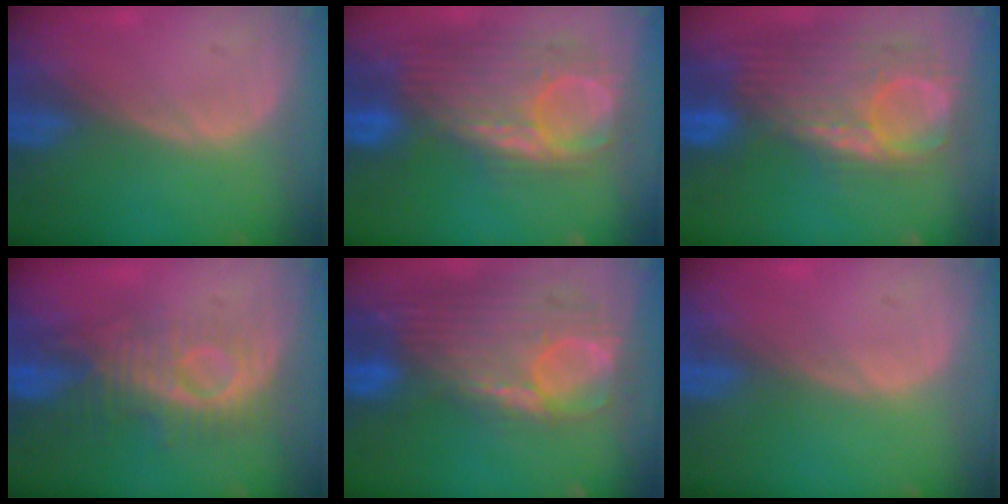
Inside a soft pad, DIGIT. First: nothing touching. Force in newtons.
{"total": 11.7, "press": 10.3, "slide": 5.5}
{"total": 12.4, "press": 10.5, "slide": 6.5}
{"total": 8.8, "press": 8.3, "slide": 2.8}
{"total": 12.8, "press": 10.8, "slide": 6.9}
{"total": 0.0}